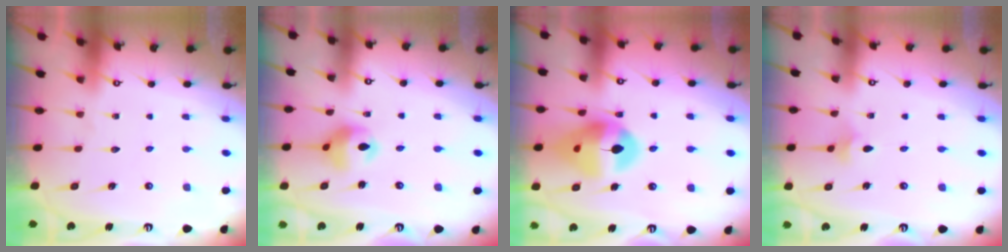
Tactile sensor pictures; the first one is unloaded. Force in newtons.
{"total": 9.6, "press": 9.5, "slide": 1.2}
{"total": 15.6, "press": 15.5, "slide": 1.9}
{"total": 3.0, "press": 2.9, "slide": 0.8}